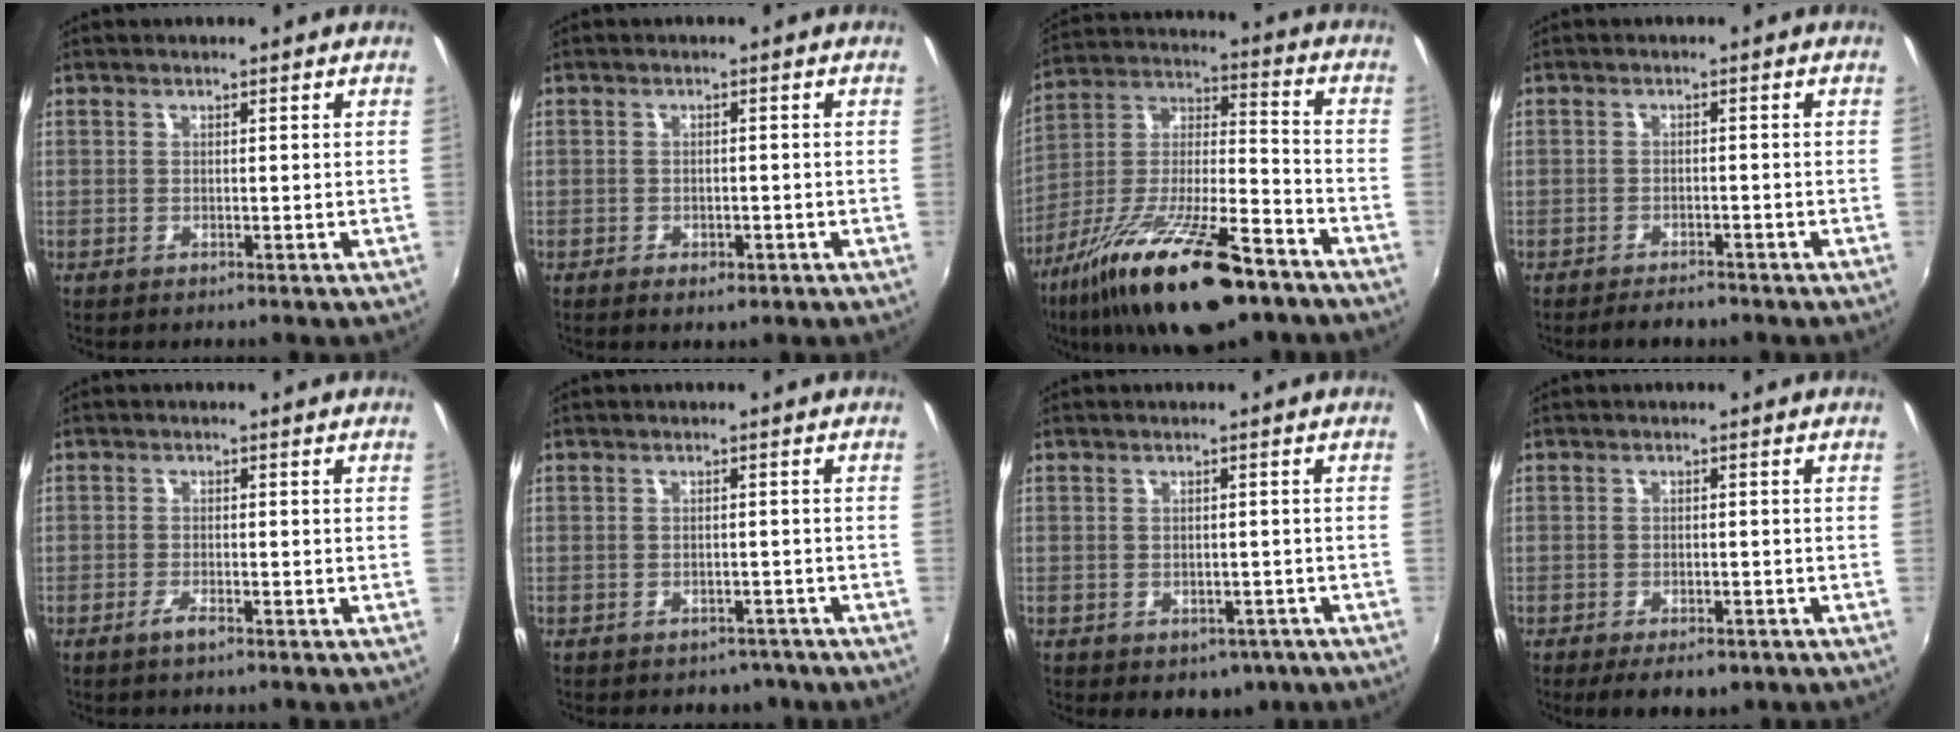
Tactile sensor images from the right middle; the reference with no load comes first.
{"total": 3.0, "force": [-1.7, 1.8, 1.8], "torque": [-0.035, -0.007, -0.025]}
{"total": 24.1, "force": [-14.9, 7.1, 17.5], "torque": [-0.318, -0.031, -0.254]}
{"total": 3.9, "force": [-3.3, 1.3, 1.6], "torque": [-0.041, -0.006, -0.052]}
{"total": 2.0, "force": [-1.4, 0.4, 1.4], "torque": [-0.034, -0.003, -0.030]}
{"total": 4.8, "force": [-3.6, 2.9, 1.1], "torque": [-0.020, -0.002, -0.040]}
{"total": 5.4, "force": [-2.9, 3.9, 2.5], "torque": [-0.049, -0.014, -0.029]}
{"total": 6.1, "force": [-4.2, 2.6, 3.6], "torque": [-0.080, -0.022, -0.062]}